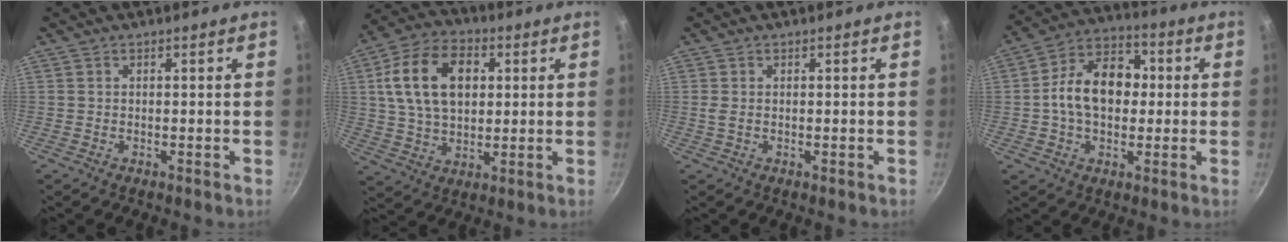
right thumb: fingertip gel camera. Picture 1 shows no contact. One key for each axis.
{"total": 16.3, "fx": 3.8, "fy": 10.9, "fz": 11.5, "tx": -0.187, "ty": 0.006, "tz": 0.059}
{"total": 1.0, "fx": 0.0, "fy": 0.3, "fz": 1.0, "tx": -0.023, "ty": -0.002, "tz": 0.001}
{"total": 14.3, "fx": 0.4, "fy": 10.1, "fz": 10.2, "tx": -0.130, "ty": 0.030, "tz": -0.011}